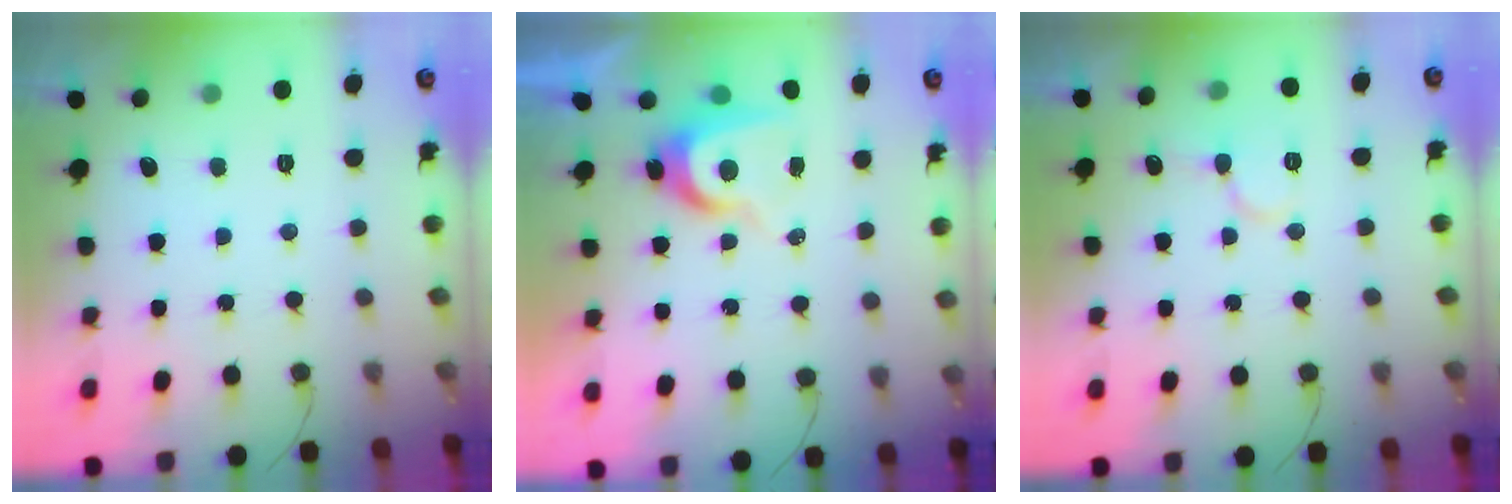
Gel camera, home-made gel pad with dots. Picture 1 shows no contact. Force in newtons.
{"total": 8.2, "press": 8.2, "slide": 0.3}
{"total": 8.8, "press": 8.7, "slide": 1.2}